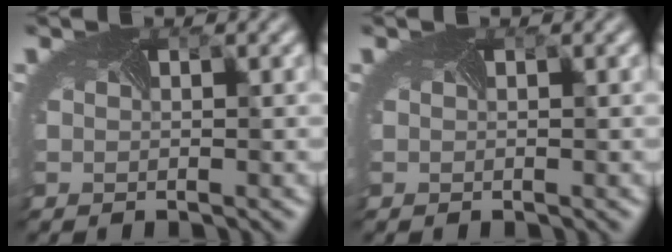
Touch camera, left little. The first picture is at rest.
{"total": 0.0}